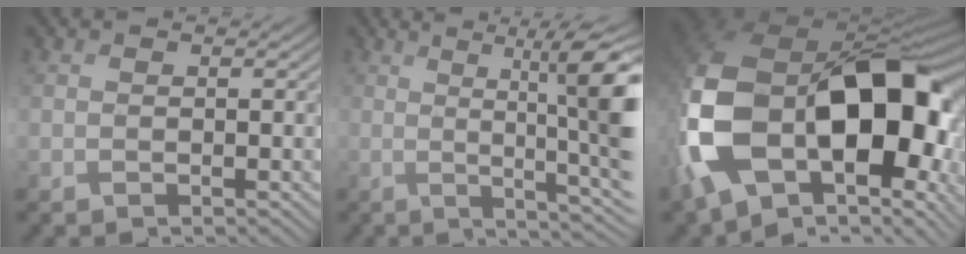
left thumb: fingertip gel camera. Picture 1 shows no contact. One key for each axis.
{"total": 12.1, "fx": 1.0, "fy": 2.4, "fz": 11.8, "tx": -0.156, "ty": 0.012, "tz": 0.021}
{"total": 20.8, "fx": -2.8, "fy": 13.5, "fz": 15.6, "tx": -0.366, "ty": -0.058, "tz": -0.010}